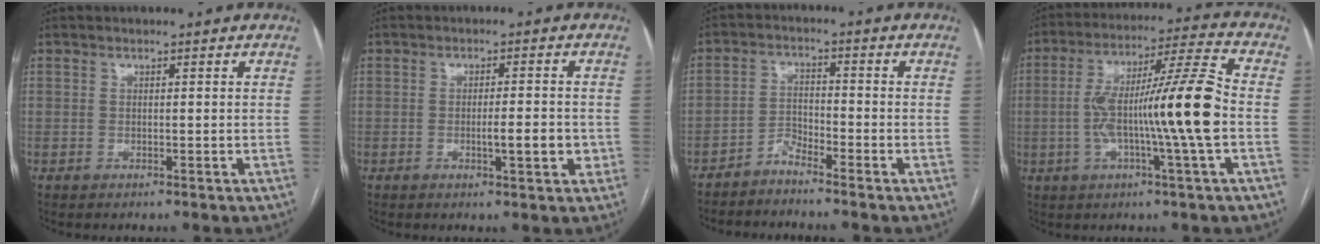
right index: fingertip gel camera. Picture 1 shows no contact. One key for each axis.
{"total": 4.4, "fx": -1.0, "fy": 0.8, "fz": 4.2, "tx": -0.066, "ty": -0.001, "tz": -0.012}
{"total": 2.9, "fx": -2.8, "fy": 0.1, "fz": 0.8, "tx": -0.017, "ty": -0.010, "tz": -0.059}
{"total": 15.5, "fx": -2.1, "fy": -0.5, "fz": 15.4, "tx": -0.266, "ty": 0.011, "tz": -0.043}